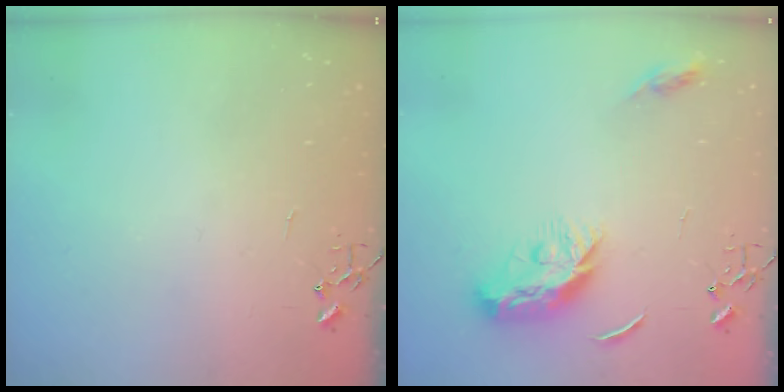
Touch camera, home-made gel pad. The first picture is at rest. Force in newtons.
{"total": 11.4, "press": 11.4, "slide": 0.8}